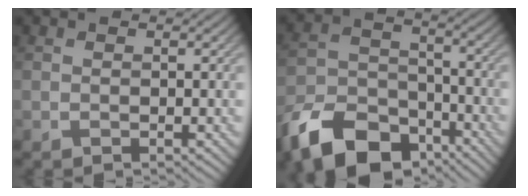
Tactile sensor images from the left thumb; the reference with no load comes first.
{"total": 13.5, "force": [-9.3, 7.2, 6.6], "torque": [-0.154, -0.022, -0.176]}